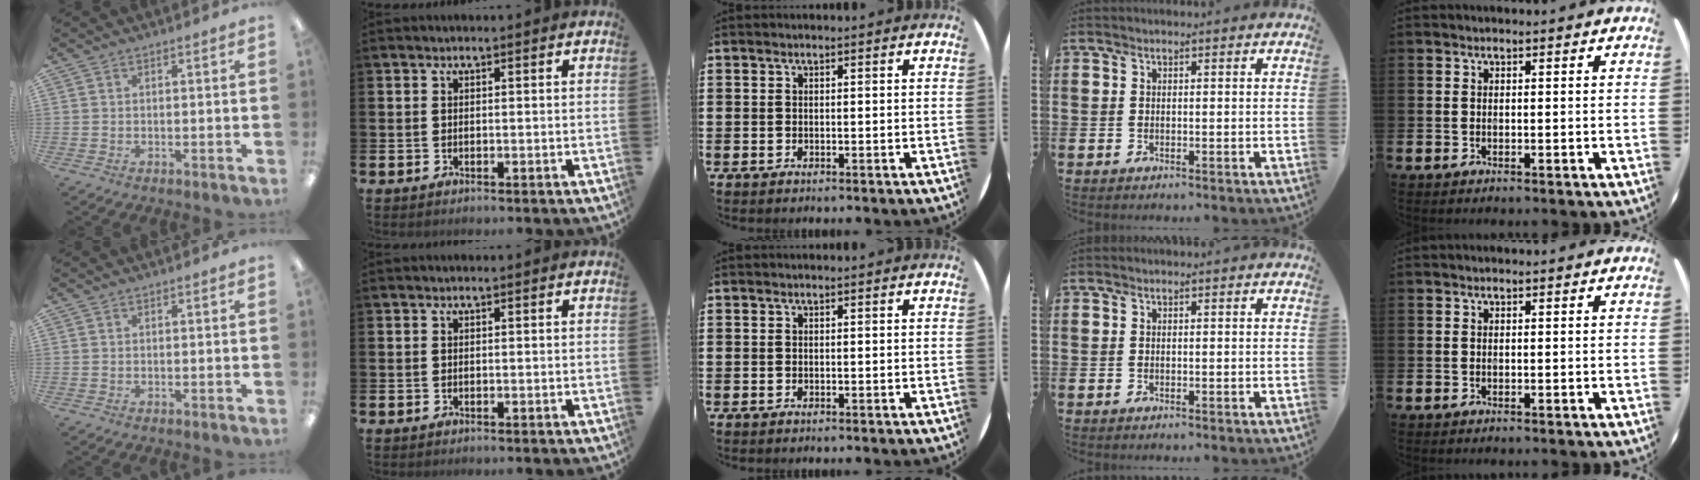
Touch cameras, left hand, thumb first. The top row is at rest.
{}